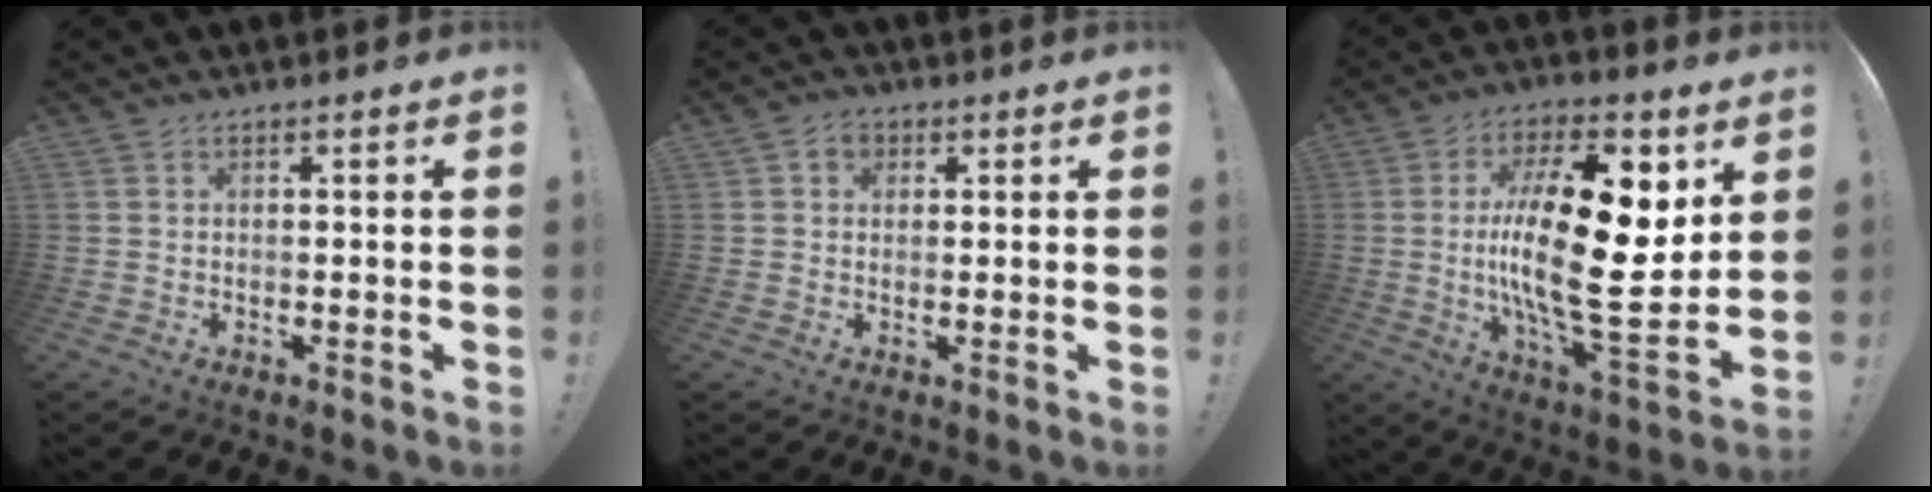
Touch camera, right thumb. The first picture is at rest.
{"total": 3.5, "force": [1.2, 3.0, 1.5], "torque": [-0.019, 0.000, 0.022]}
{"total": 26.2, "force": [2.8, 9.7, 24.2], "torque": [-0.440, -0.022, 0.046]}